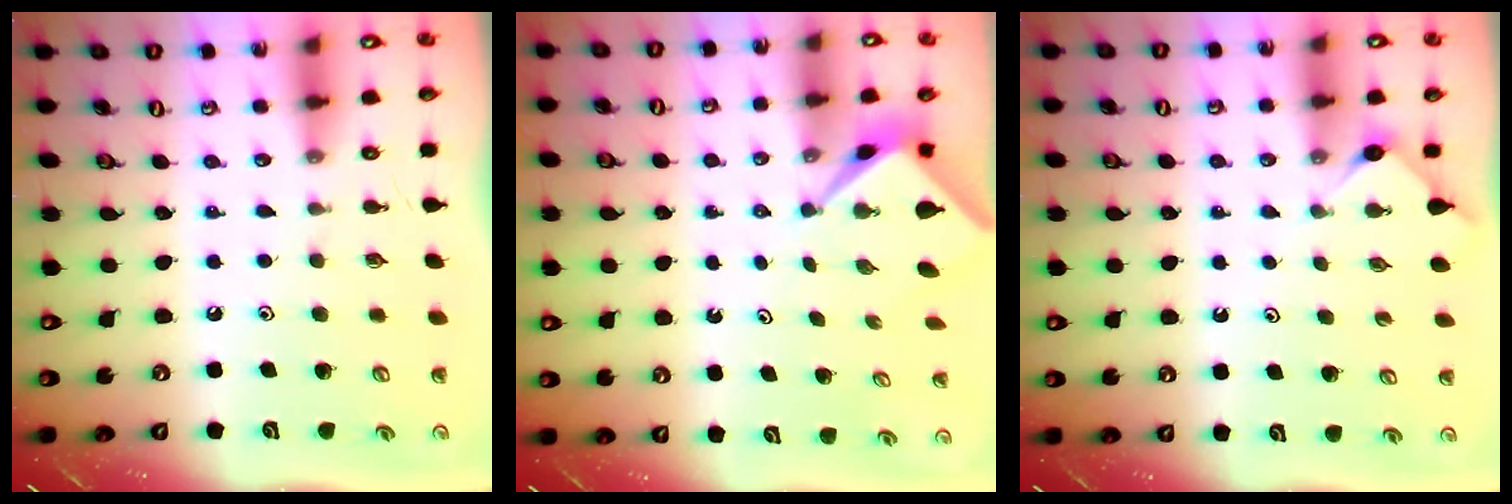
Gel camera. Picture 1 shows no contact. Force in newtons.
{"total": 2.1, "press": 2.1, "slide": 0.2}
{"total": 3.0, "press": 2.9, "slide": 0.4}